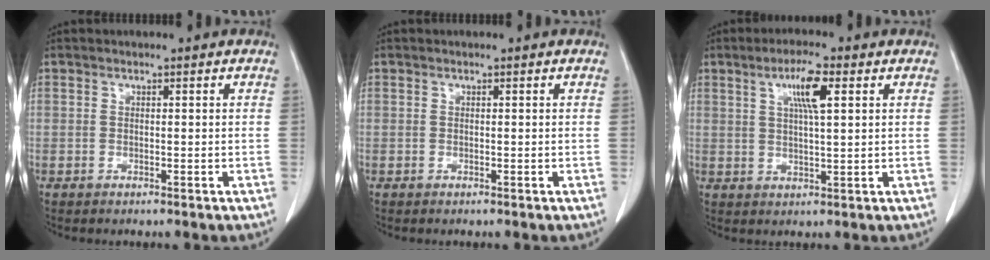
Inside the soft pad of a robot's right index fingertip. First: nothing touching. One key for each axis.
{"total": 0.0}
{"total": 5.9, "fx": 2.3, "fy": 0.6, "fz": 5.4, "tx": -0.098, "ty": 0.002, "tz": 0.040}